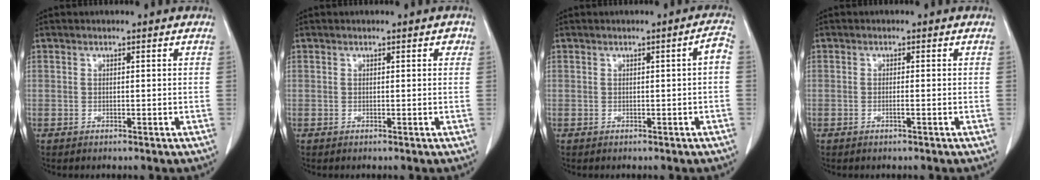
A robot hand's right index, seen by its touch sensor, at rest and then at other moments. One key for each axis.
{"total": 0.8, "fx": 0.4, "fy": 0.5, "fz": 0.5, "tx": -0.005, "ty": 0.006, "tz": 0.003}
{"total": 1.9, "fx": -0.3, "fy": 0.1, "fz": 1.9, "tx": -0.020, "ty": 0.003, "tz": -0.006}
{"total": 0.8, "fx": -0.3, "fy": -0.1, "fz": 0.7, "tx": -0.014, "ty": 0.000, "tz": -0.006}